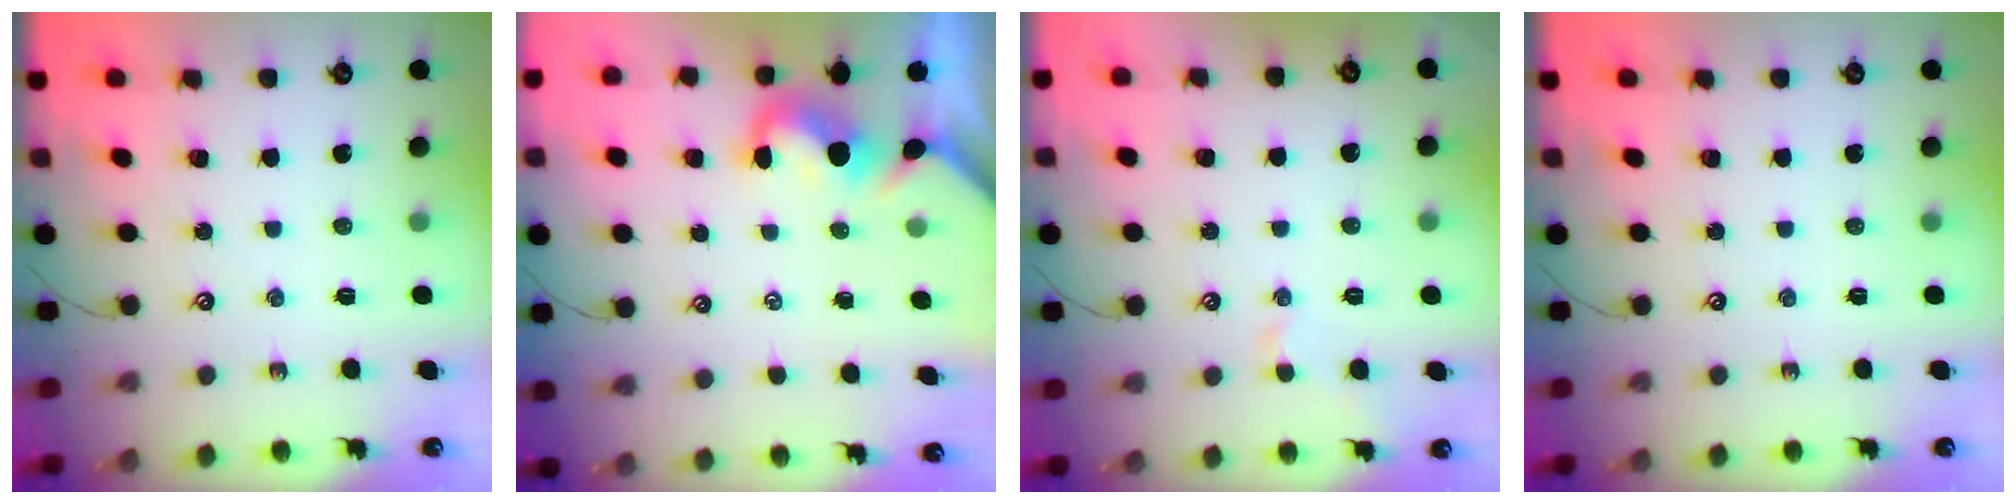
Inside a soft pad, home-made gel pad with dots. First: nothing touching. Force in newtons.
{"total": 1.2, "press": 1.0, "slide": 0.7}
{"total": 0.9, "press": 0.7, "slide": 0.6}
{"total": 0.0}